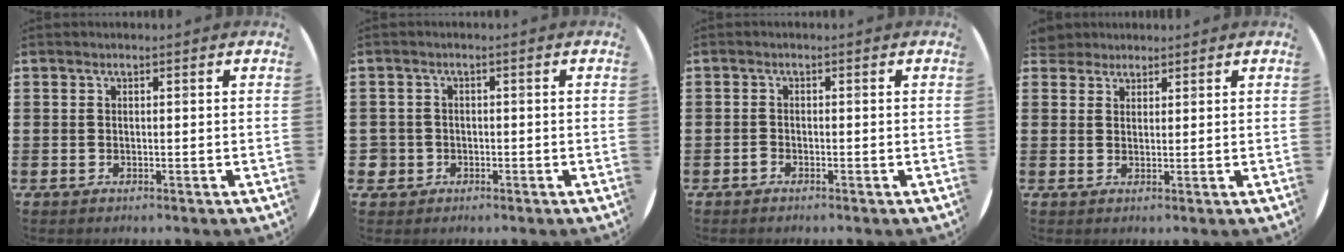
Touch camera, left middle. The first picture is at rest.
{"total": 1.7, "force": [-0.5, 1.6, 0.1], "torque": [-0.007, 0.005, -0.014]}
{"total": 0.6, "force": [-0.5, 0.2, 0.1], "torque": [-0.004, 0.002, -0.012]}
{"total": 2.5, "force": [2.3, 0.9, -0.1], "torque": [0.003, 0.000, 0.044]}